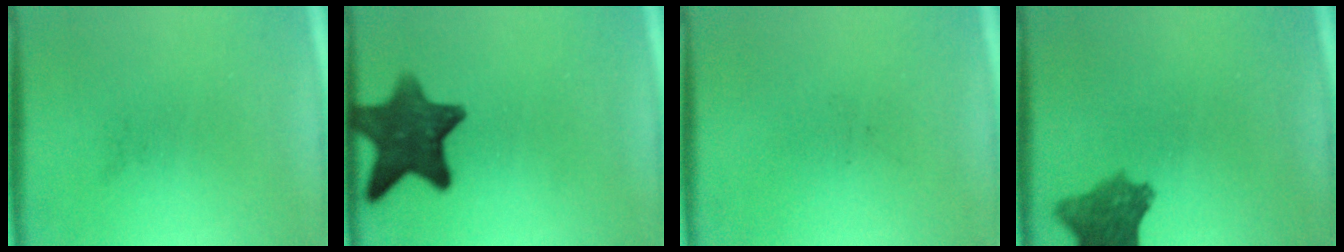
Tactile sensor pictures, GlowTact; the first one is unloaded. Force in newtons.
{"total": 11.2}
{"total": 0.0}
{"total": 7.3}